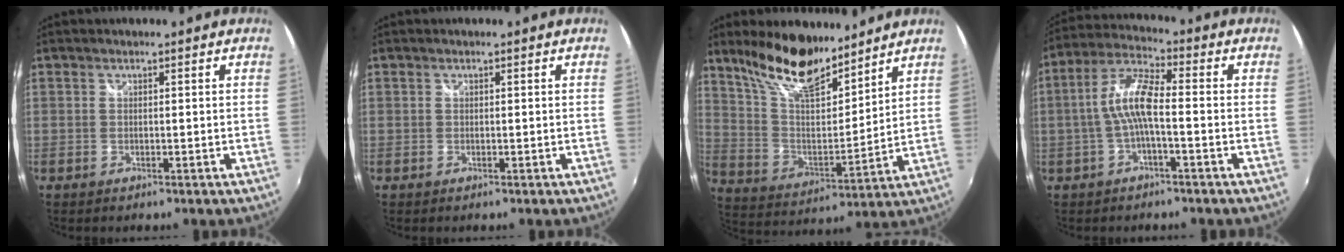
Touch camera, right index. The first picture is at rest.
{"total": 0.0}
{"total": 16.3, "force": [12.6, 5.3, 8.9], "torque": [-0.175, 0.006, 0.240]}
{"total": 8.1, "force": [-1.3, 1.8, 7.8], "torque": [-0.172, 0.015, -0.023]}